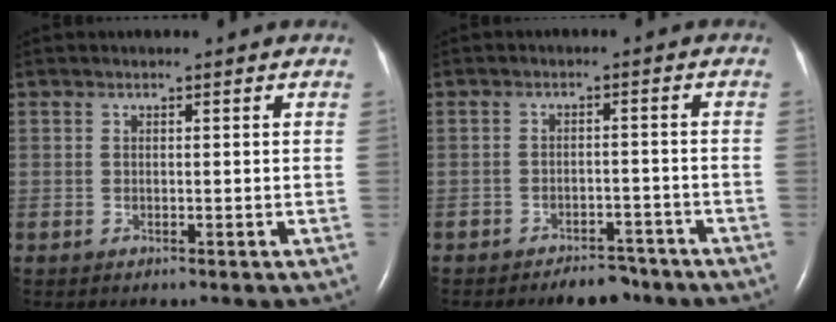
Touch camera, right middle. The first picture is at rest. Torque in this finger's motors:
{"motor_torque": [0.10, -0.10, 0.02, 0.02]}